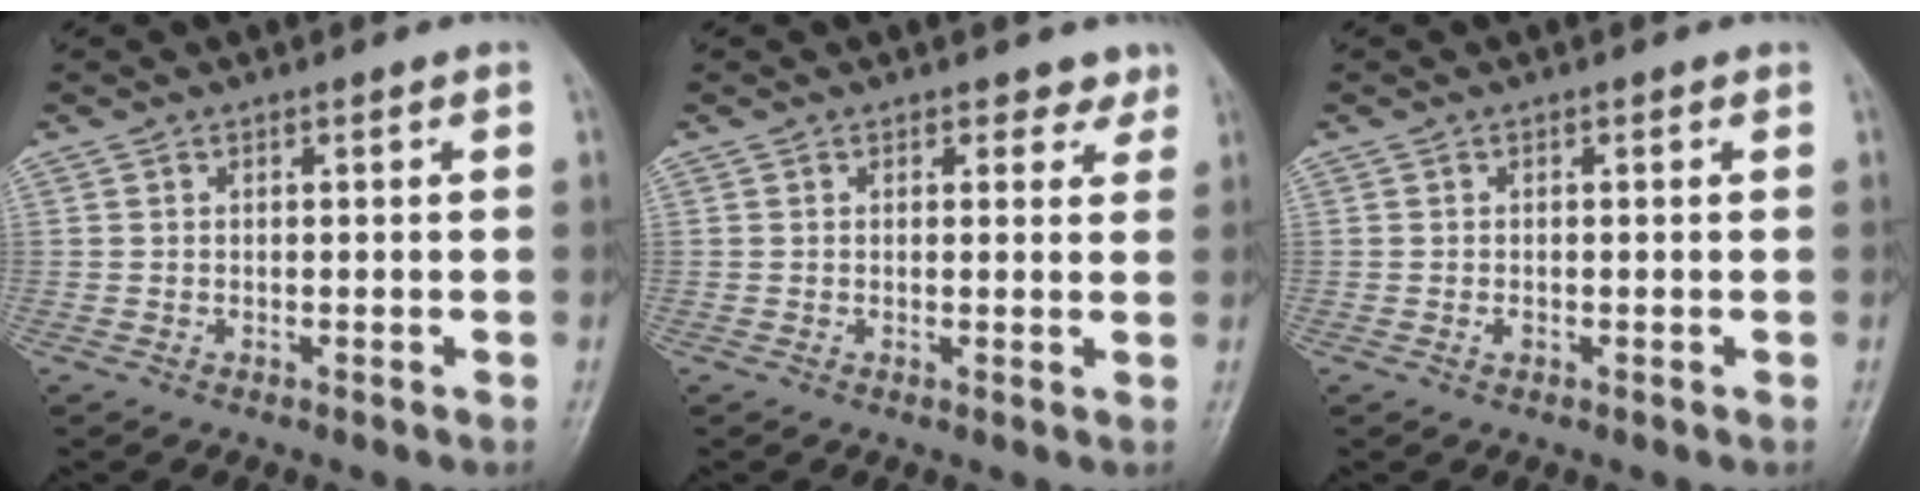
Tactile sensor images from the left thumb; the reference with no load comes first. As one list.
[{"total": 2.4, "force": [1.8, 1.6, 0.6], "torque": [0.018, -0.008, 0.016]}, {"total": 0.7, "force": [-0.2, 0.5, 0.5], "torque": [-0.007, -0.001, -0.005]}]